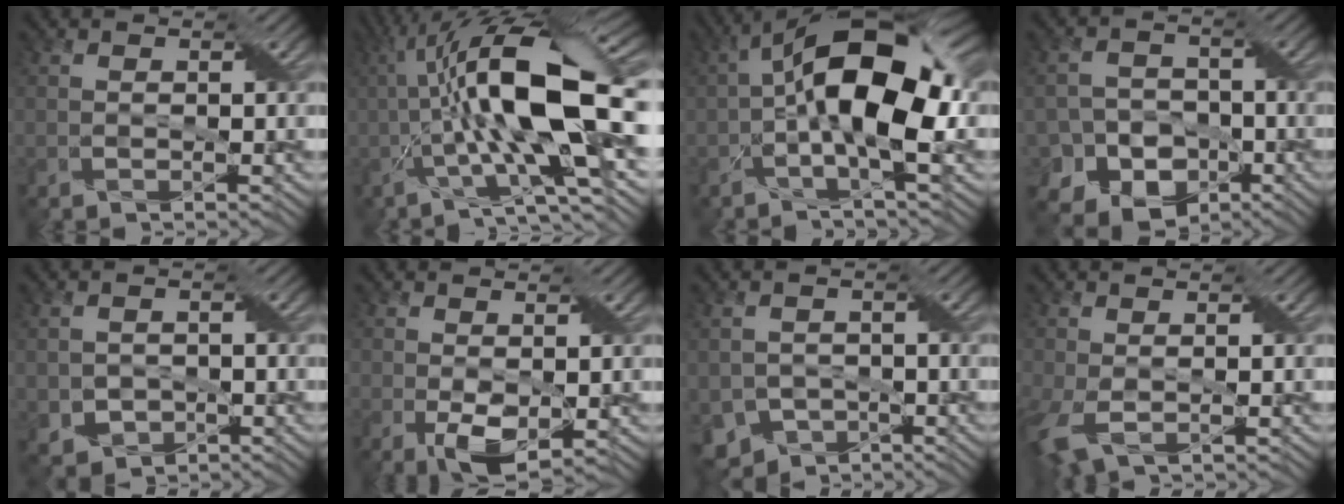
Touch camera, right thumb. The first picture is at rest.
{"total": 17.2, "force": [0.0, 5.1, 16.5], "torque": [-0.282, 0.033, -0.014]}
{"total": 14.3, "force": [0.0, 5.8, 13.1], "torque": [-0.224, 0.020, -0.011]}
{"total": 10.2, "force": [-5.6, 7.9, 3.3], "torque": [-0.062, -0.020, -0.105]}
{"total": 3.4, "force": [-1.0, 2.9, 1.5], "torque": [-0.042, -0.014, -0.015]}
{"total": 4.0, "force": [-0.2, 1.9, 3.5], "torque": [-0.073, -0.008, 0.001]}
{"total": 5.7, "force": [-3.0, 4.3, 2.4], "torque": [-0.053, -0.012, -0.053]}
{"total": 5.0, "force": [-1.3, 2.8, 3.9], "torque": [-0.109, -0.014, -0.022]}